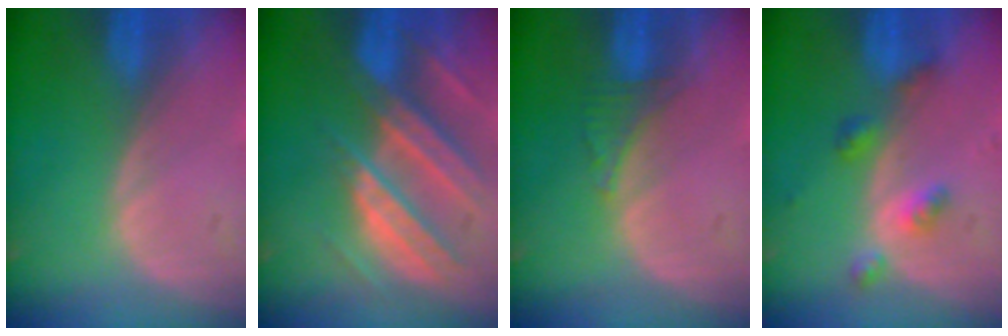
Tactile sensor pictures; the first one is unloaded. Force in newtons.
{"total": 10.4, "press": 9.1, "slide": 5.0}
{"total": 2.5, "press": 2.5, "slide": 0.2}
{"total": 4.6, "press": 4.2, "slide": 1.7}